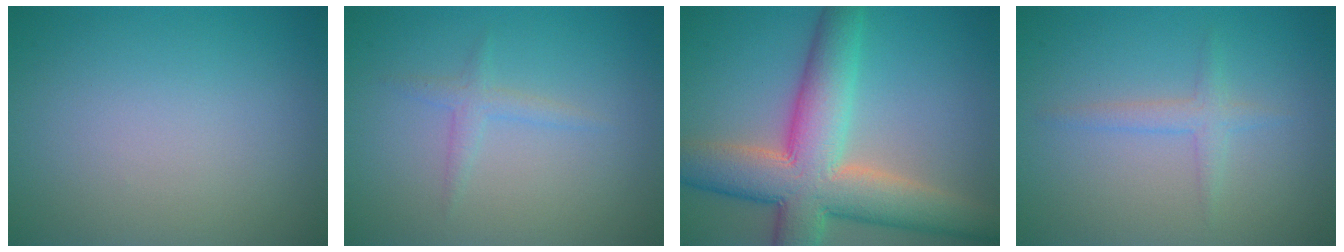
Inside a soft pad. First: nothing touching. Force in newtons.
{"total": 0.7, "press": 0.6, "slide": 0.1}
{"total": 10.7, "press": 10.6, "slide": 0.6}
{"total": 1.6, "press": 1.6, "slide": 0.1}